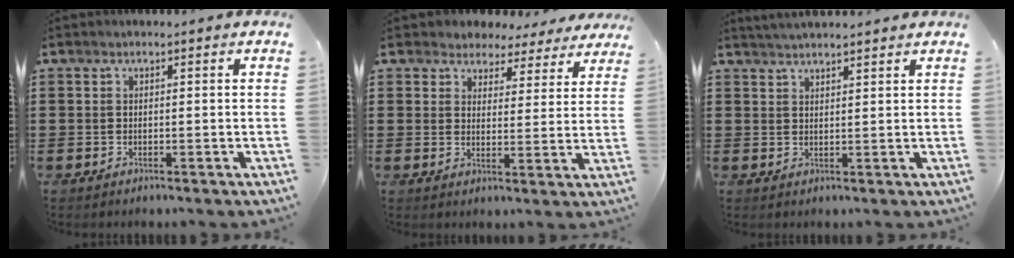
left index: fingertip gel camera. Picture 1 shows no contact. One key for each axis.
{"total": 4.1, "fx": 3.8, "fy": 1.6, "fz": 0.2, "tx": -0.029, "ty": -0.015, "tz": 0.067}
{"total": 2.2, "fx": 2.1, "fy": -0.2, "fz": 0.4, "tx": -0.012, "ty": -0.002, "tz": 0.041}